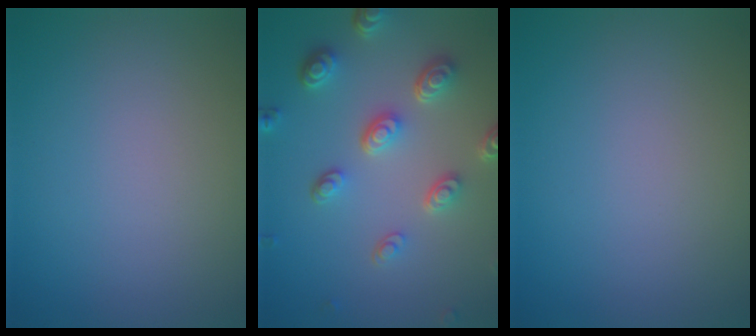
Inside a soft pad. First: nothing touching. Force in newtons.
{"total": 5.3, "press": 3.9, "slide": 3.6}
{"total": 0.0}